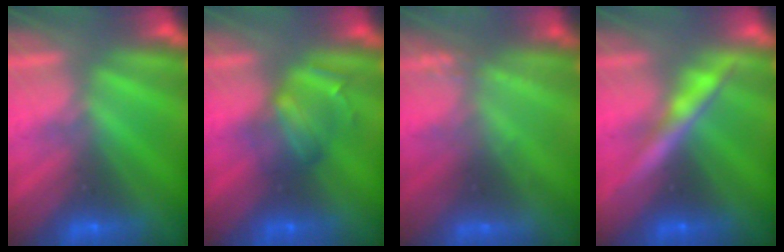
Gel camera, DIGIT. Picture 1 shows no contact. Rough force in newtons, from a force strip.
{"total": 2.4}
{"total": 2.1}
{"total": 3.3}